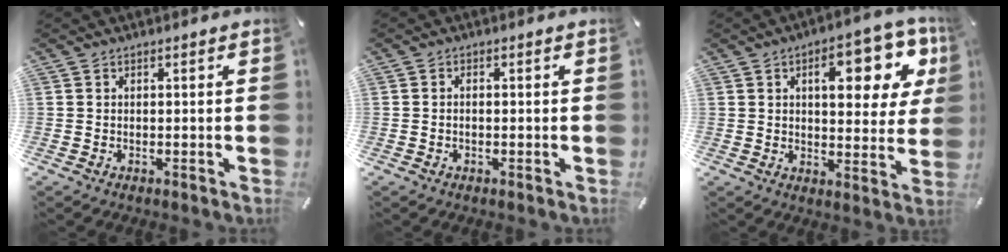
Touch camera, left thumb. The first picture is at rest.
{"total": 0.8, "force": [-0.3, 0.4, 0.6], "torque": [-0.012, 0.001, -0.007]}
{"total": 15.8, "force": [6.2, 7.1, 12.7], "torque": [-0.161, -0.019, 0.093]}